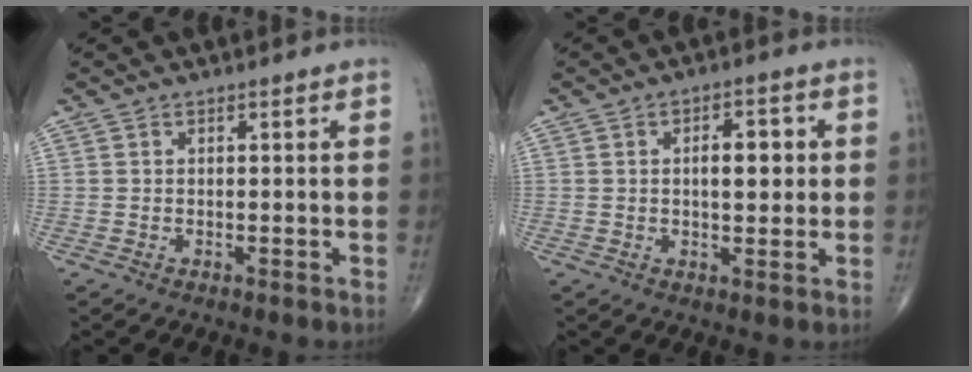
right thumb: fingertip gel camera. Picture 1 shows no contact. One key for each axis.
{"total": 6.0, "fx": 0.8, "fy": 2.9, "fz": 5.2, "tx": -0.061, "ty": 0.002, "tz": 0.010}